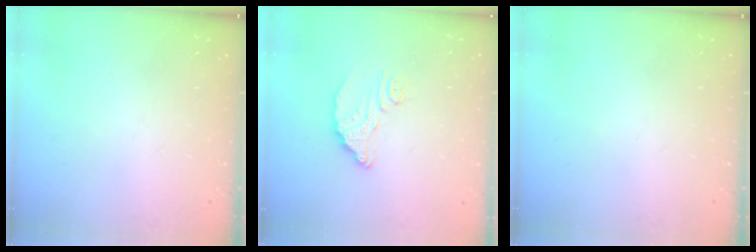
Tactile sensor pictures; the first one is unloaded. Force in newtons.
{"total": 8.0, "press": 8.0, "slide": 0.4}
{"total": 0.0}